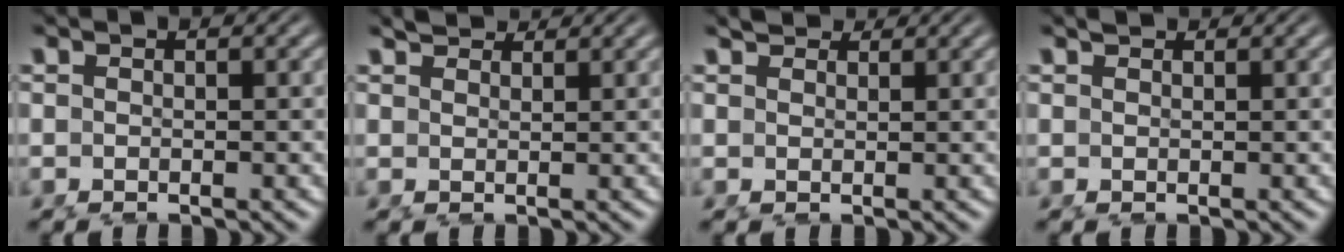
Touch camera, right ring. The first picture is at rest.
{"total": 2.9, "force": [2.9, -0.2, 0.5], "torque": [0.006, 0.006, 0.051]}
{"total": 2.7, "force": [2.6, 0.0, 0.6], "torque": [0.006, 0.006, 0.047]}
{"total": 1.1, "force": [1.1, -0.3, 0.0], "torque": [0.011, 0.001, 0.022]}